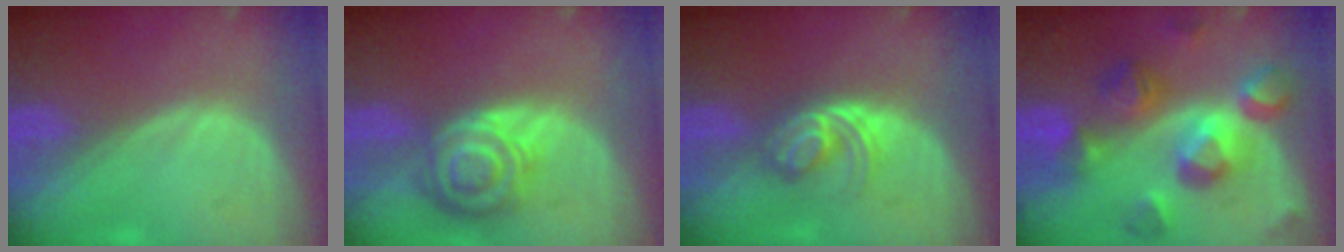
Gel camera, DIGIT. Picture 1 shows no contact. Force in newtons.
{"total": 8.4, "press": 7.2, "slide": 4.2}
{"total": 5.8, "press": 5.0, "slide": 2.9}
{"total": 11.2, "press": 11.2, "slide": 1.1}